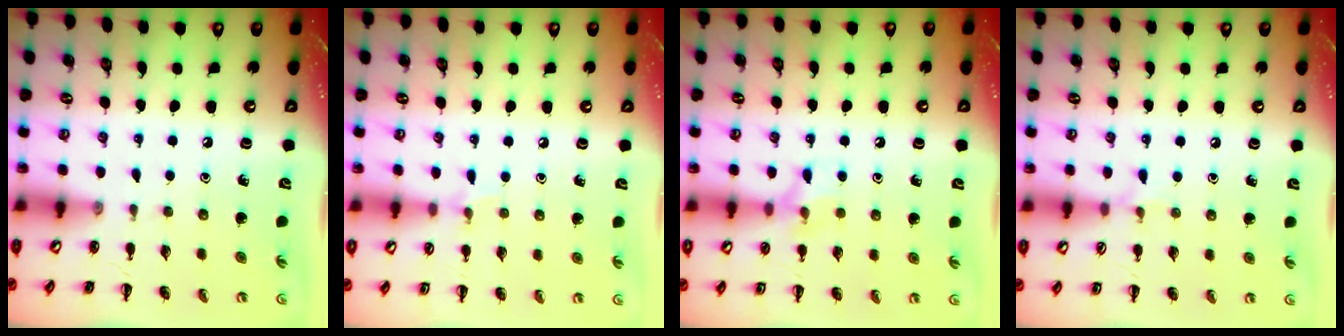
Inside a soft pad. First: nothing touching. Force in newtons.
{"total": 5.1, "press": 4.8, "slide": 1.6}
{"total": 7.5, "press": 7.4, "slide": 1.4}
{"total": 4.3, "press": 4.0, "slide": 1.6}